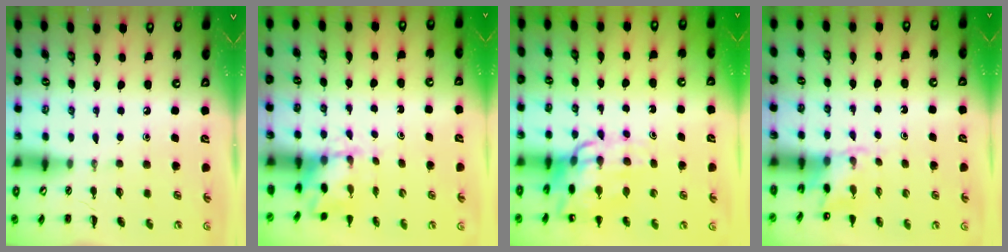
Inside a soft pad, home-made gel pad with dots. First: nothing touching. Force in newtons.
{"total": 2.7, "press": 2.5, "slide": 0.9}
{"total": 13.5, "press": 12.9, "slide": 3.9}
{"total": 2.5, "press": 2.3, "slide": 1.0}